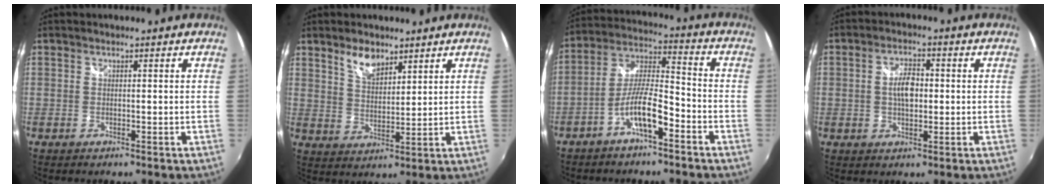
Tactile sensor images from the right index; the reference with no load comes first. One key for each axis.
{"total": 5.8, "fx": 4.1, "fy": 2.6, "fz": 3.1, "tx": -0.051, "ty": 0.003, "tz": 0.078}
{"total": 9.3, "fx": -5.2, "fy": 2.2, "fz": 7.4, "tx": -0.153, "ty": 0.012, "tz": -0.093}
{"total": 5.3, "fx": 0.1, "fy": 2.8, "fz": 4.5, "tx": -0.082, "ty": 0.007, "tz": 0.002}